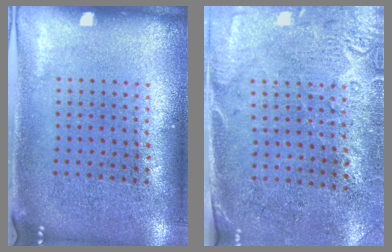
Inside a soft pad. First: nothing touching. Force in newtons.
{"total": 2.7, "press": 2.4, "slide": 1.2}